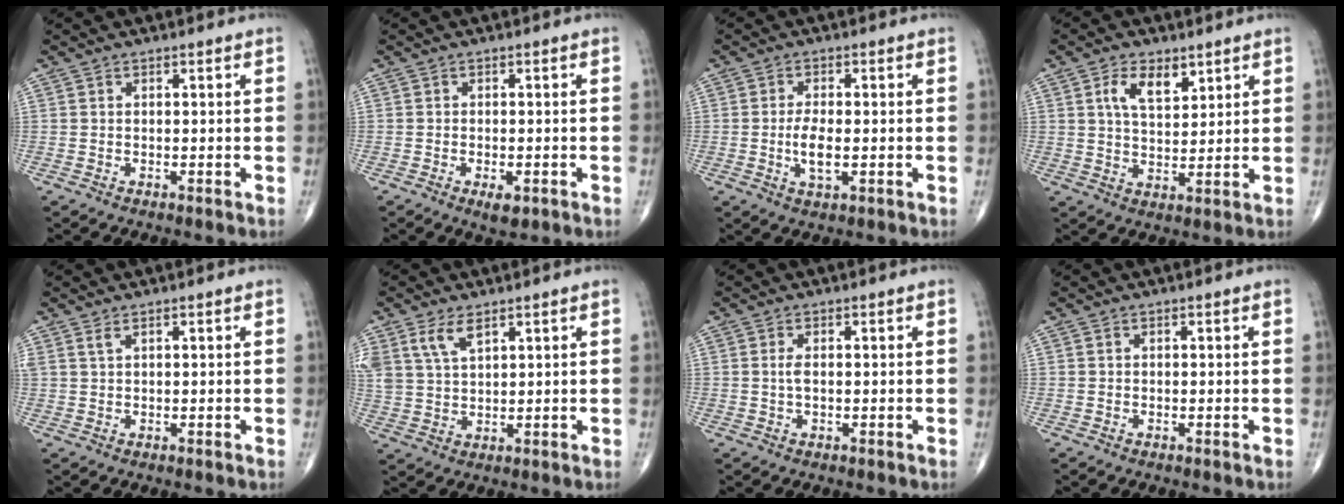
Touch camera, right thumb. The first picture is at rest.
{"total": 2.8, "force": [-1.2, 1.1, 2.2], "torque": [-0.031, -0.002, -0.016]}
{"total": 4.7, "force": [-0.7, 1.8, 4.3], "torque": [-0.084, -0.007, -0.014]}
{"total": 6.9, "force": [3.4, 3.6, 4.8], "torque": [-0.068, -0.020, 0.063]}
{"total": 1.2, "force": [0.9, 0.3, 0.8], "torque": [-0.019, 0.004, 0.023]}
{"total": 6.3, "force": [3.7, 3.0, 4.1], "torque": [-0.082, -0.010, 0.081]}
{"total": 1.7, "force": [0.2, 0.7, 1.5], "torque": [-0.035, -0.002, 0.005]}
{"total": 0.0}